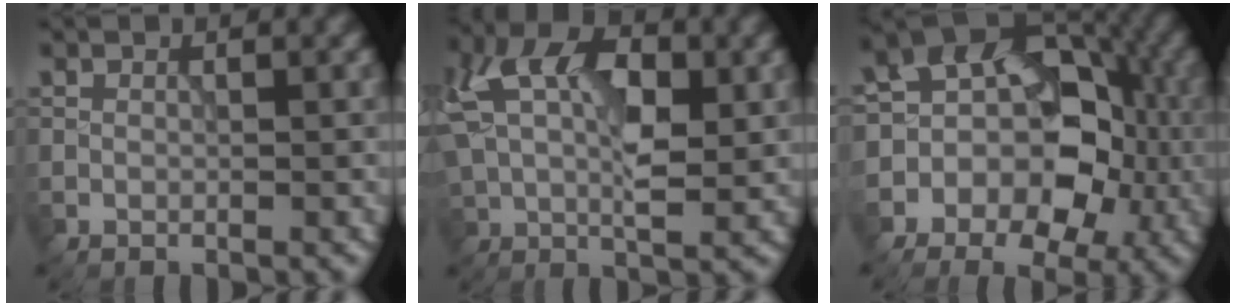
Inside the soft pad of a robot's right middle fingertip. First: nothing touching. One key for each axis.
{"total": 8.9, "fx": 1.8, "fy": 4.9, "fz": 7.2, "tx": -0.143, "ty": 0.010, "tz": 0.023}
{"total": 11.7, "fx": -1.8, "fy": 9.6, "fz": 6.4, "tx": -0.083, "ty": 0.034, "tz": -0.052}